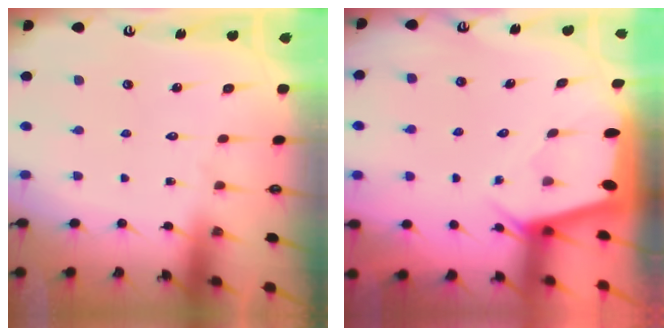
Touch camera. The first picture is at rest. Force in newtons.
{"total": 2.0, "press": 2.0, "slide": 0.3}